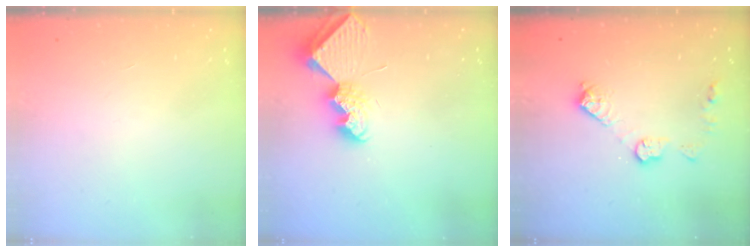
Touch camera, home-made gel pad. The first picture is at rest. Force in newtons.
{"total": 8.4, "press": 8.4, "slide": 0.4}
{"total": 9.9, "press": 9.9, "slide": 0.6}